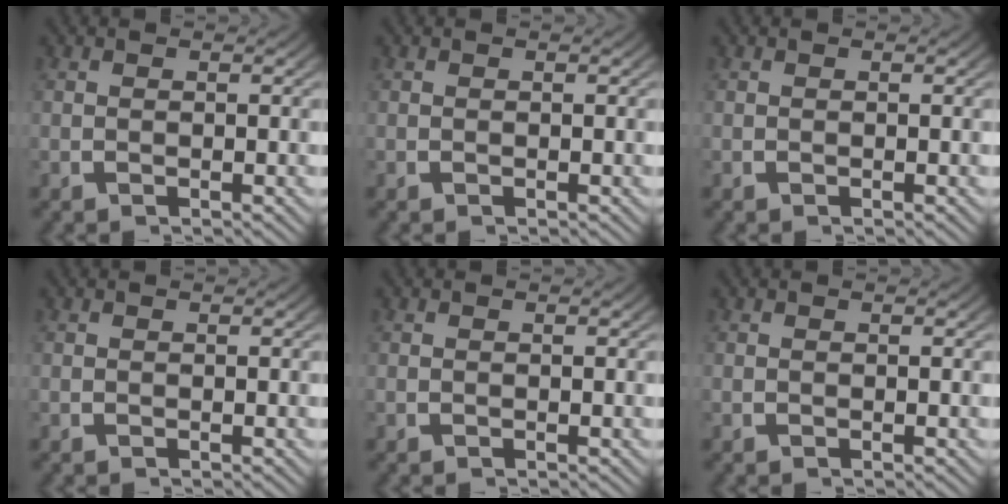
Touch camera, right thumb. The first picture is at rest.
{"total": 0.0}
{"total": 0.0}
{"total": 0.0}
{"total": 0.0}
{"total": 0.0}